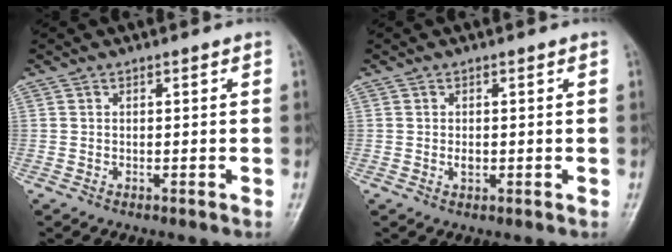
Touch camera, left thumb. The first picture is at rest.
{"total": 1.1, "force": [0.0, 0.8, 0.7], "torque": [-0.006, 0.000, 0.000]}